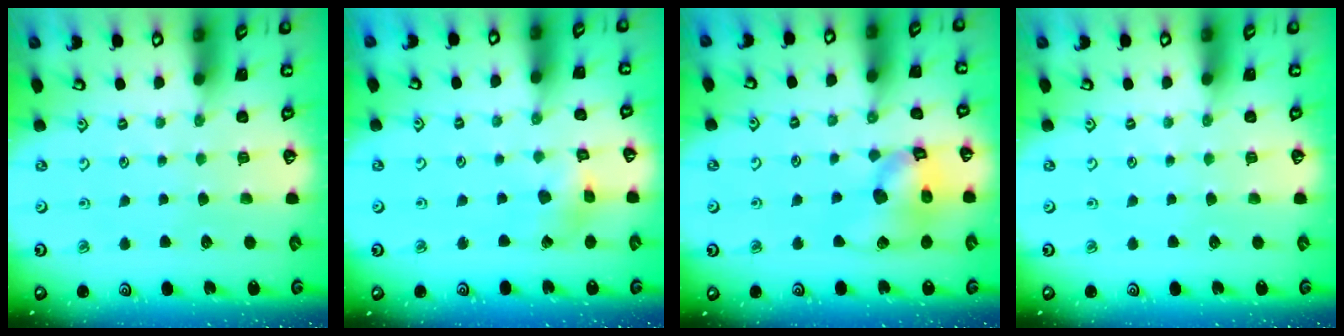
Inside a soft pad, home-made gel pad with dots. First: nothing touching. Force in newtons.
{"total": 4.1, "press": 4.1, "slide": 0.5}
{"total": 13.1, "press": 12.9, "slide": 1.8}
{"total": 0.0}